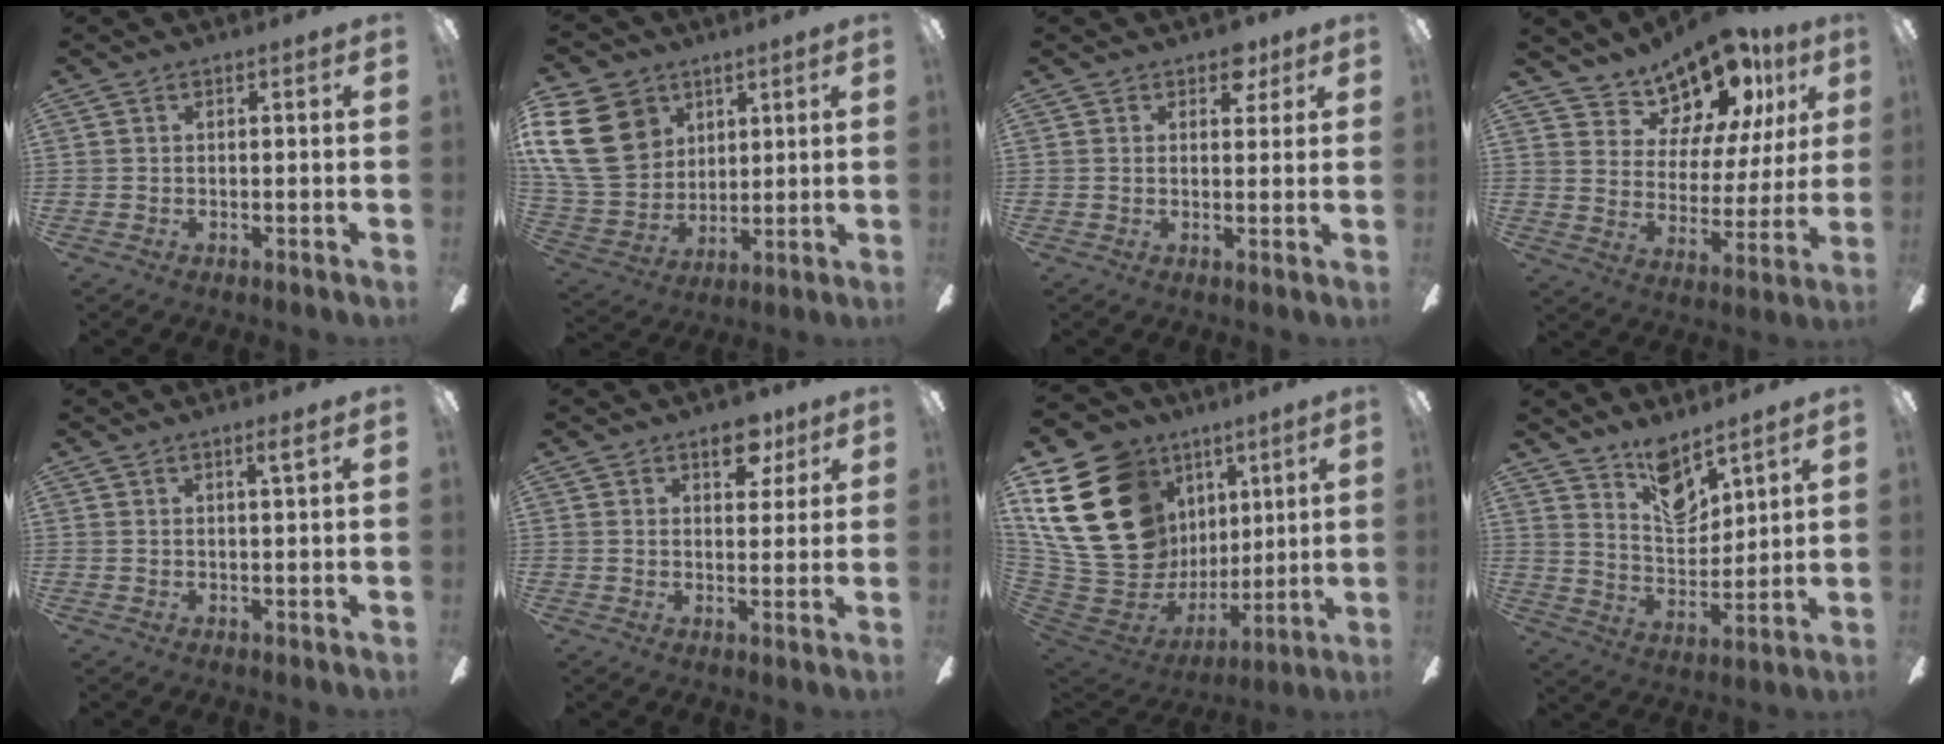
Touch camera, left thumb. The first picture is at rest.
{"total": 19.8, "force": [7.2, 15.4, 10.2], "torque": [-0.238, -0.016, 0.137]}
{"total": 4.6, "force": [3.1, 2.9, 1.8], "torque": [-0.011, -0.008, 0.052]}
{"total": 15.2, "force": [12.5, 6.7, 5.3], "torque": [-0.098, -0.092, 0.225]}
{"total": 1.9, "force": [1.5, -0.3, 1.1], "torque": [-0.026, -0.004, 0.027]}
{"total": 7.5, "force": [4.7, 4.4, 3.8], "torque": [-0.030, -0.019, 0.079]}
{"total": 27.9, "force": [9.4, 21.1, 15.7], "torque": [-0.333, -0.059, 0.221]}
{"total": 10.3, "force": [8.4, 4.3, 4.1], "torque": [-0.069, -0.054, 0.156]}